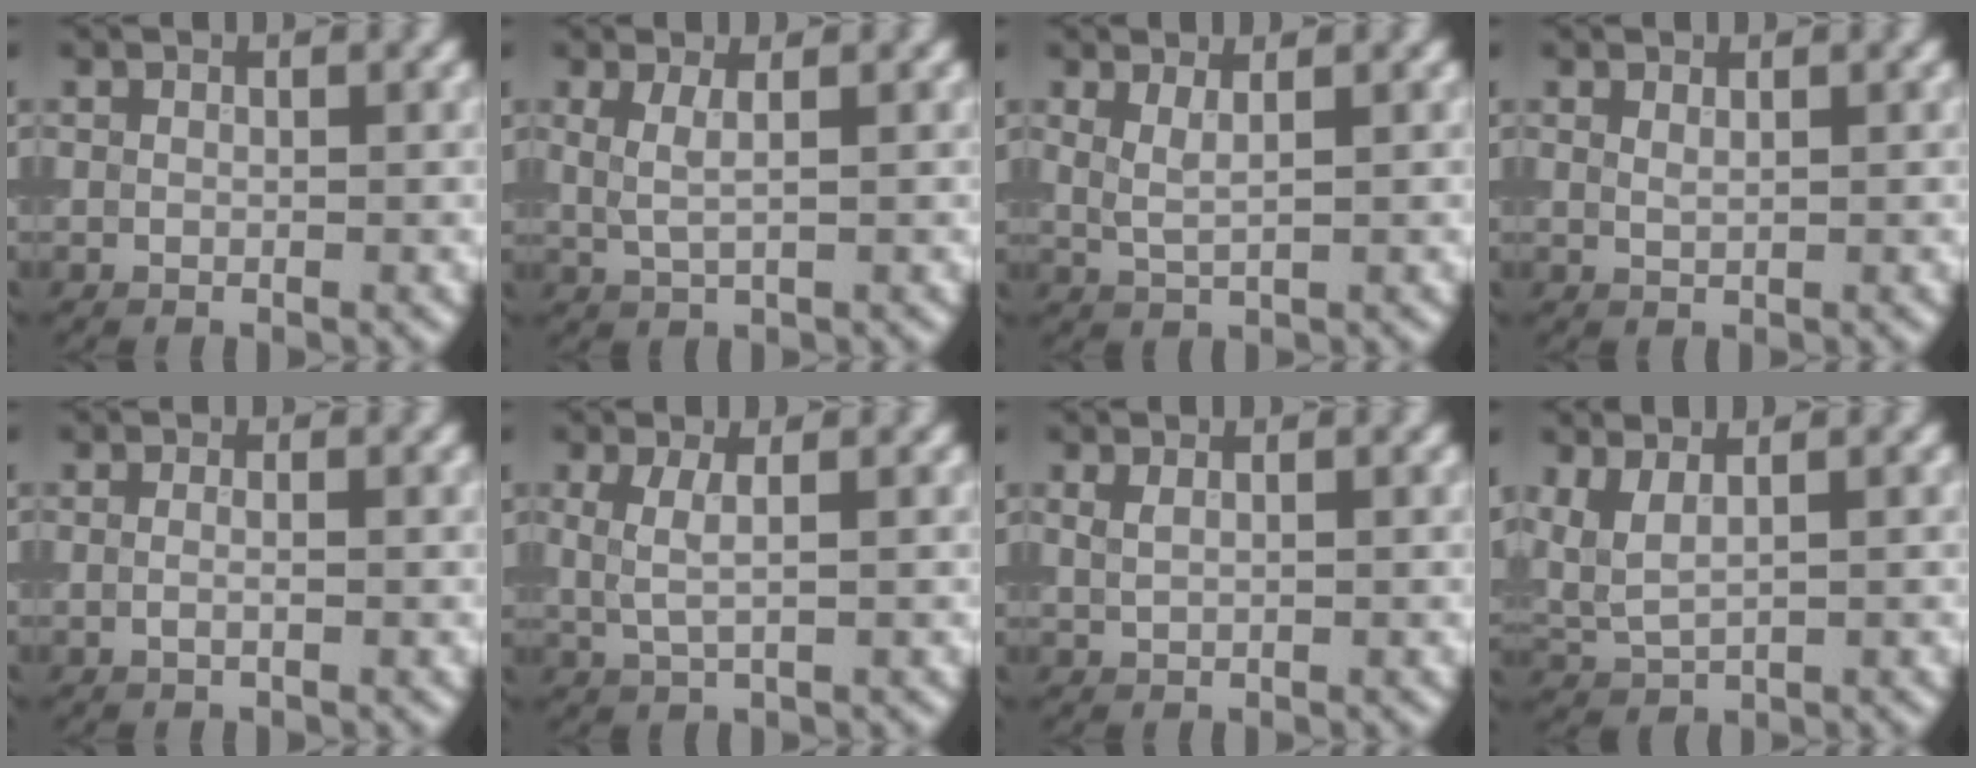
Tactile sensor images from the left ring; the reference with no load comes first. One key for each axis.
{"total": 1.9, "fx": 0.7, "fy": 0.6, "fz": 1.7, "tx": -0.030, "ty": -0.007, "tz": 0.014}
{"total": 1.9, "fx": 1.0, "fy": 0.6, "fz": 1.5, "tx": -0.028, "ty": -0.007, "tz": 0.019}
{"total": 0.7, "fx": 0.5, "fy": 0.2, "fz": 0.4, "tx": -0.007, "ty": -0.001, "tz": 0.010}
{"total": 1.1, "fx": 0.0, "fy": 0.4, "fz": 1.0, "tx": -0.008, "ty": -0.017, "tz": -0.007}
{"total": 2.1, "fx": 0.5, "fy": 0.6, "fz": 2.0, "tx": -0.038, "ty": -0.004, "tz": 0.012}
{"total": 1.2, "fx": 0.7, "fy": 0.6, "fz": 0.8, "tx": -0.015, "ty": -0.001, "tz": 0.016}
{"total": 3.0, "fx": 1.5, "fy": 1.1, "fz": 2.4, "tx": -0.062, "ty": 0.000, "tz": 0.037}